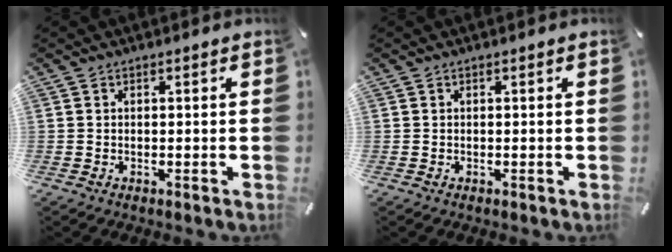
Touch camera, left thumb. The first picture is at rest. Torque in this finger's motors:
{"motor_torque": [0.01, 0.00, -0.06, 0.06, 0.00]}